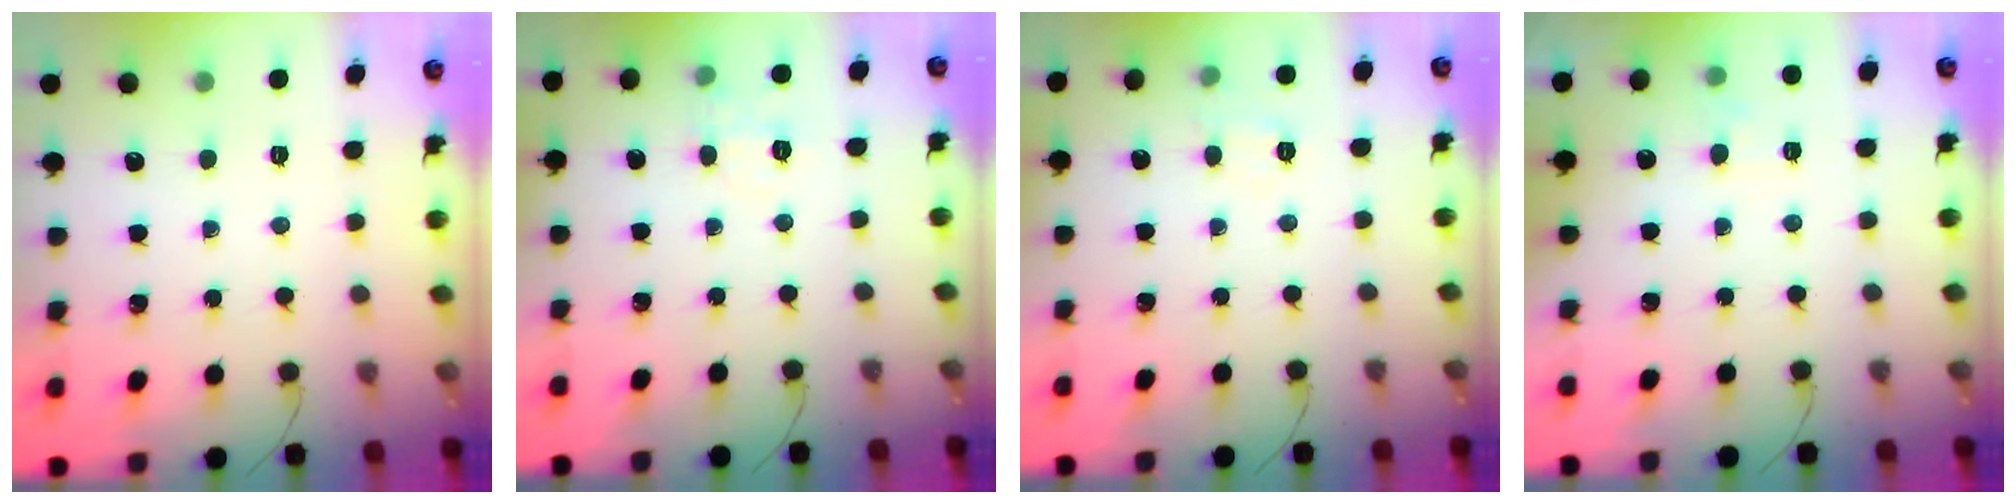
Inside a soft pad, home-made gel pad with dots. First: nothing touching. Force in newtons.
{"total": 6.3, "press": 6.1, "slide": 1.7}
{"total": 3.5, "press": 3.3, "slide": 1.4}
{"total": 3.3, "press": 2.9, "slide": 1.5}